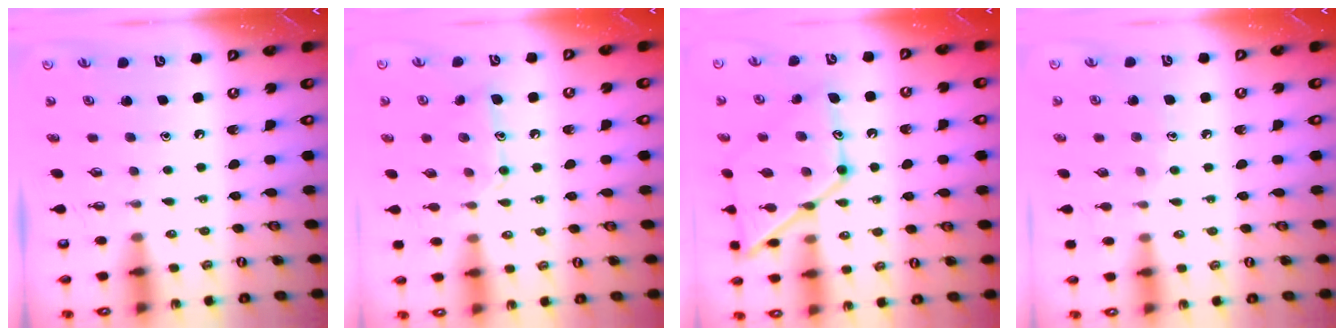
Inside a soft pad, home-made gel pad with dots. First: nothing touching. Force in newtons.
{"total": 9.7, "press": 9.7, "slide": 0.5}
{"total": 17.3, "press": 17.2, "slide": 1.3}
{"total": 5.5, "press": 5.5, "slide": 0.5}